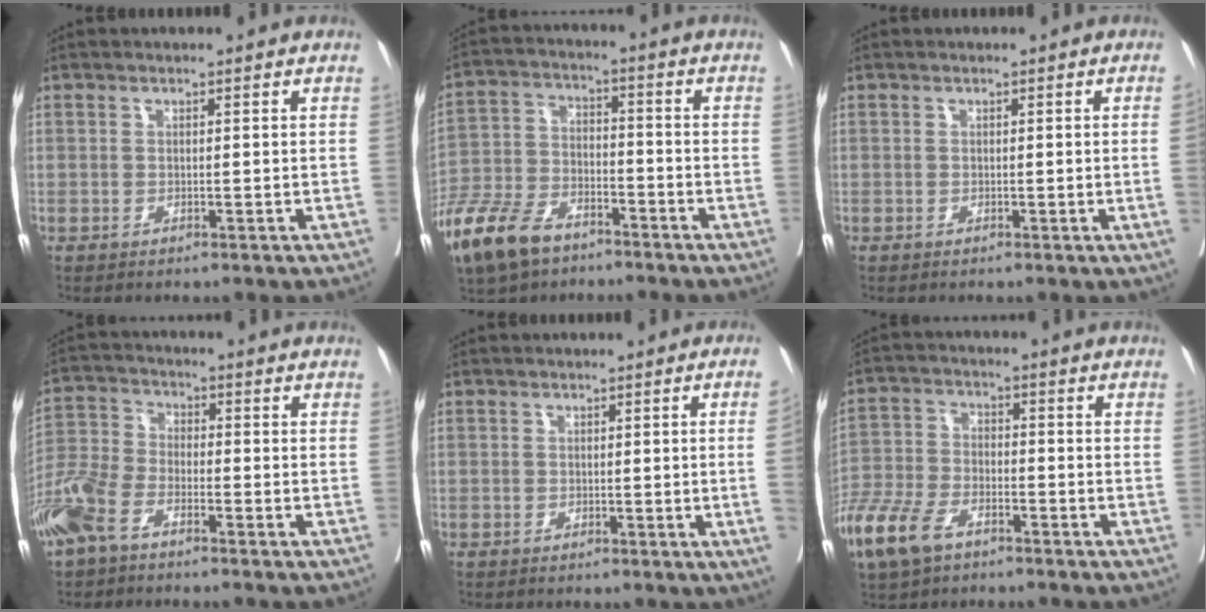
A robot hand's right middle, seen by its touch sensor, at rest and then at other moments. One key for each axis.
{"total": 12.1, "fx": -8.5, "fy": 5.6, "fz": 6.5, "tx": -0.141, "ty": -0.018, "tz": -0.164}
{"total": 2.1, "fx": -0.2, "fy": -0.9, "fz": 1.8, "tx": -0.029, "ty": -0.004, "tz": 0.001}
{"total": 7.9, "fx": -5.3, "fy": 3.5, "fz": 4.7, "tx": -0.125, "ty": -0.008, "tz": -0.115}
{"total": 4.9, "fx": -0.5, "fy": -1.9, "fz": 4.5, "tx": -0.062, "ty": -0.013, "tz": -0.004}
{"total": 9.6, "fx": -6.3, "fy": 4.3, "fz": 5.8, "tx": -0.139, "ty": -0.014, "tz": -0.125}